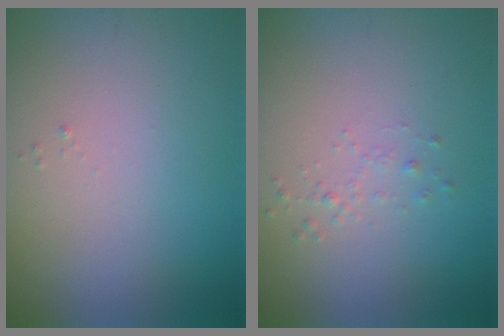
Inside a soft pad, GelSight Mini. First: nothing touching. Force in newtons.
{"total": 0.8, "press": 0.8, "slide": 0.0}